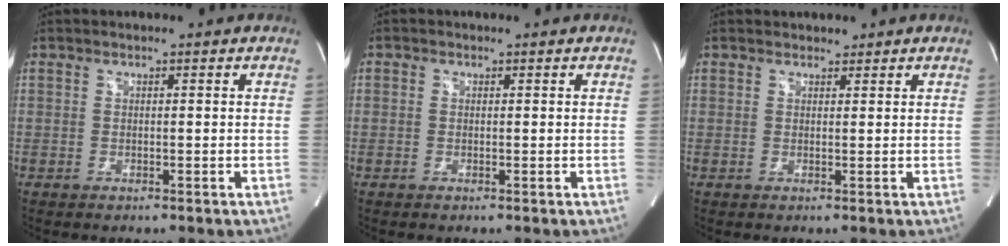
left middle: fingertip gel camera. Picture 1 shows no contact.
{"total": 1.6, "force": [-0.7, -0.9, -1.1], "torque": [0.017, -0.010, -0.013]}
{"total": 2.0, "force": [1.8, 0.8, 0.3], "torque": [-0.005, 0.016, 0.029]}